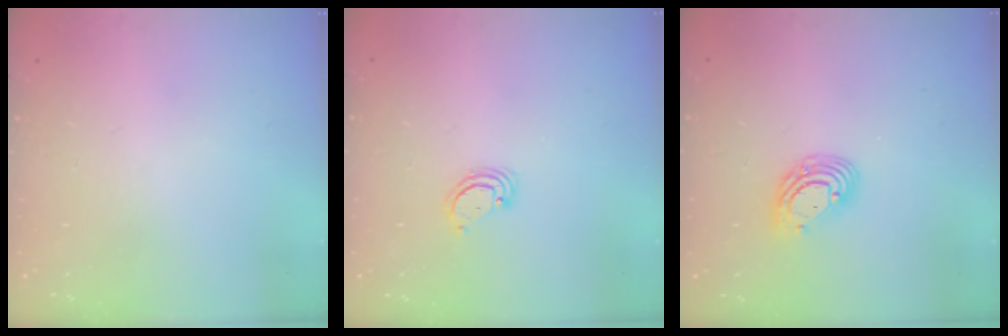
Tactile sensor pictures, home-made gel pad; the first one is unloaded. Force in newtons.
{"total": 2.6, "press": 2.6, "slide": 0.2}
{"total": 9.2, "press": 9.0, "slide": 1.5}